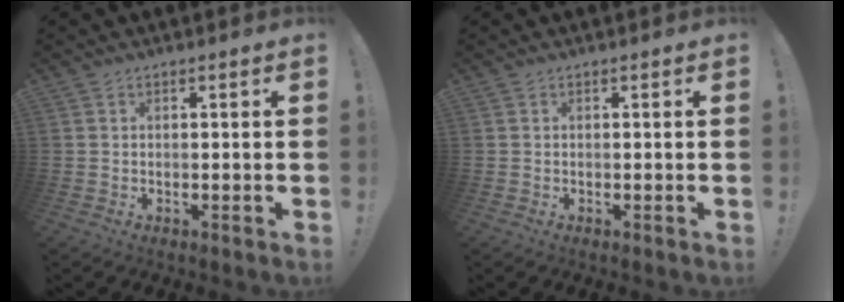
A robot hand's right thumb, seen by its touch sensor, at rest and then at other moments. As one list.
[{"total": 0.0}]